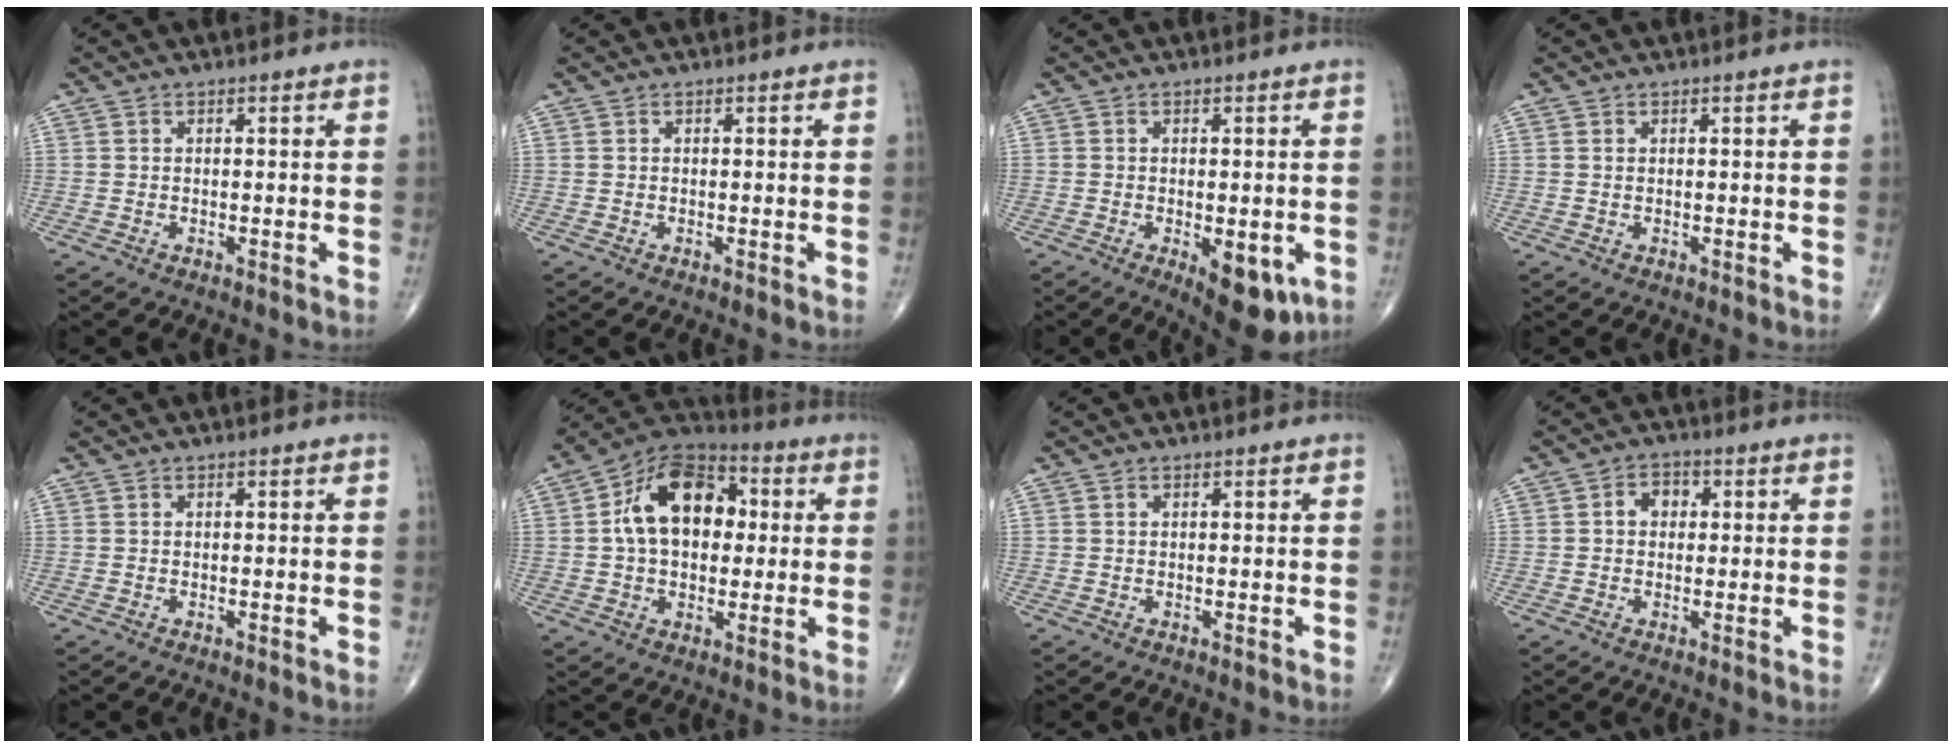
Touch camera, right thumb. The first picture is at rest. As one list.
[{"total": 0.0}, {"total": 9.2, "force": [-3.0, 4.1, 7.6], "torque": [-0.087, -0.012, -0.033]}, {"total": 0.0}, {"total": 0.0}, {"total": 16.4, "force": [2.3, 11.0, 12.0], "torque": [-0.167, 0.023, 0.029]}, {"total": 0.0}, {"total": 3.9, "force": [0.5, 3.1, 2.3], "torque": [-0.018, 0.012, 0.002]}]